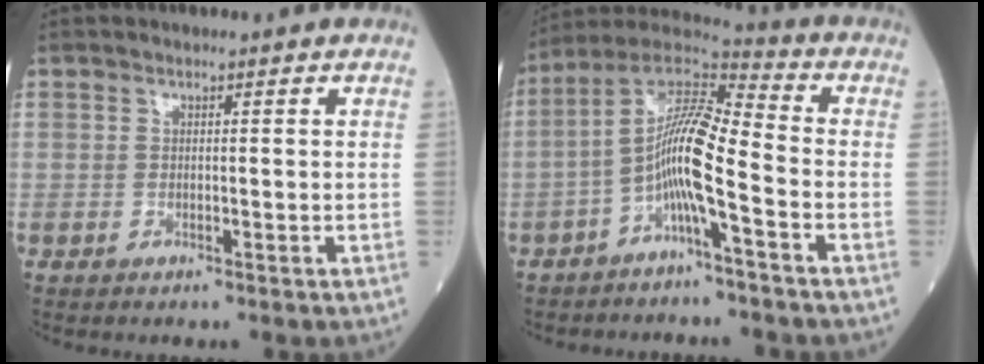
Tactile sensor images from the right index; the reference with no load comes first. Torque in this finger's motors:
{"motor_torque": [0.48, -0.15, 0.65, 0.21]}